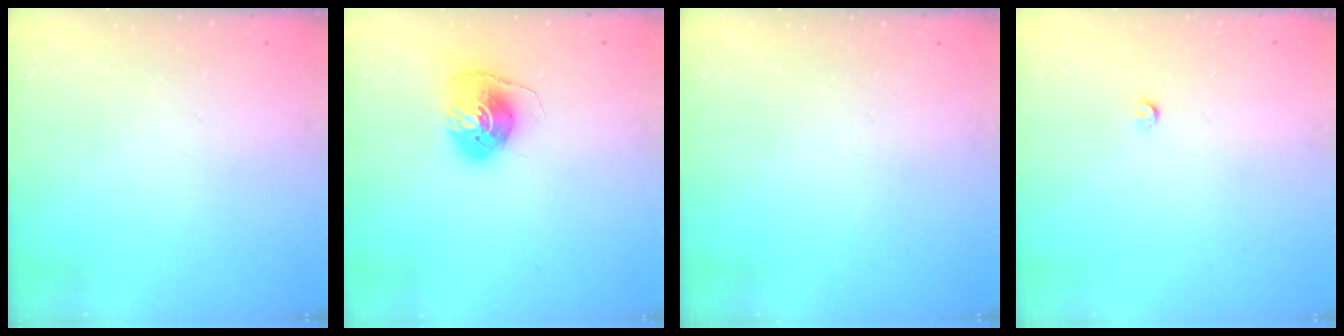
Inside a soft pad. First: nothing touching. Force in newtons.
{"total": 8.3, "press": 8.3, "slide": 0.4}
{"total": 0.0}
{"total": 2.8, "press": 2.8, "slide": 0.5}